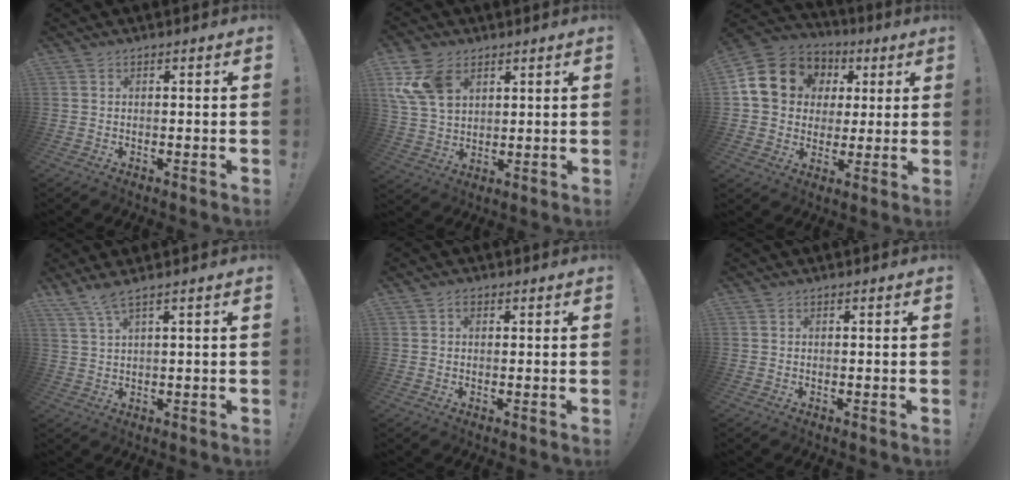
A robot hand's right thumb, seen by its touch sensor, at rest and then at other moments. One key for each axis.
{"total": 12.1, "fx": 5.4, "fy": 8.5, "fz": 6.7, "tx": -0.143, "ty": -0.013, "tz": 0.107}
{"total": 16.6, "fx": 4.5, "fy": 14.1, "fz": 7.6, "tx": -0.127, "ty": -0.002, "tz": 0.104}
{"total": 4.0, "fx": 2.8, "fy": 0.1, "fz": 2.8, "tx": -0.060, "ty": -0.011, "tz": 0.051}
{"total": 1.3, "fx": 0.5, "fy": 1.0, "fz": 0.7, "tx": -0.012, "ty": 0.004, "tz": 0.009}
{"total": 0.0}